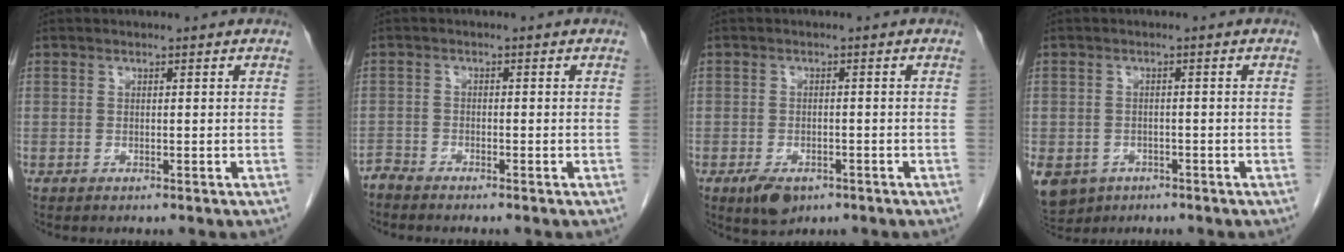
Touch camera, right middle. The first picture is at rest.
{"total": 1.7, "force": [-1.7, -0.1, -0.2], "torque": [0.008, -0.006, -0.035]}
{"total": 4.4, "force": [-2.6, 2.3, 2.7], "torque": [-0.051, -0.005, -0.035]}
{"total": 10.4, "force": [-5.3, 8.2, 3.6], "torque": [-0.106, -0.006, -0.073]}